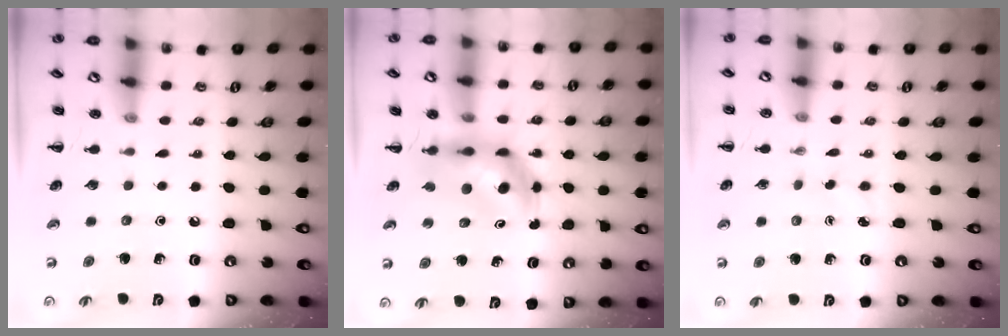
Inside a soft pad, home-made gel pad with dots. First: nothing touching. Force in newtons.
{"total": 6.4, "press": 6.2, "slide": 1.5}
{"total": 2.8, "press": 2.7, "slide": 0.8}